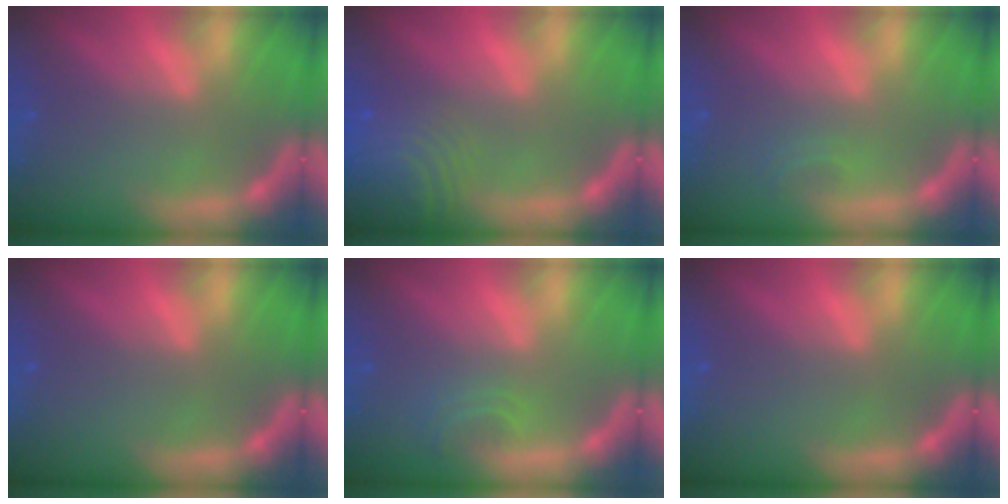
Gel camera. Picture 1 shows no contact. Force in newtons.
{"total": 9.1}
{"total": 0.9}
{"total": 0.0}
{"total": 1.9}
{"total": 0.0}